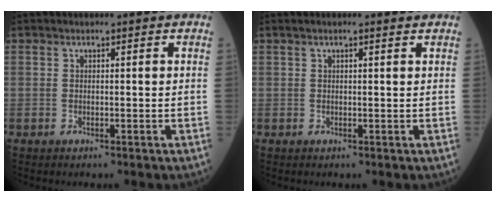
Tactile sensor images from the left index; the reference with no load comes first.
{"total": 2.0, "force": [1.5, 0.0, 1.2], "torque": [-0.020, 0.017, 0.021]}